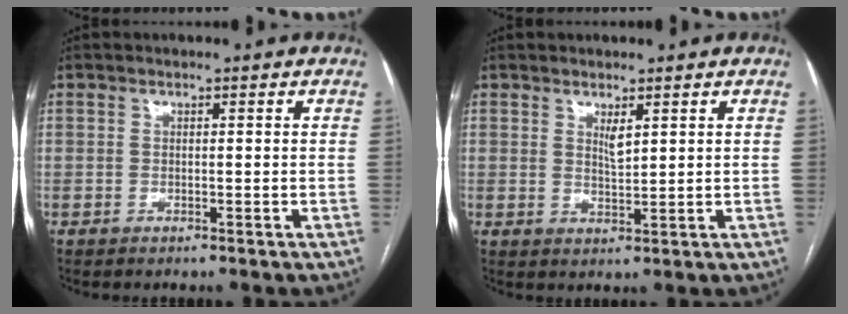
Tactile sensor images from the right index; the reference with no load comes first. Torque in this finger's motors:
{"motor_torque": [0.32, 0.27, 0.16, 0.05]}